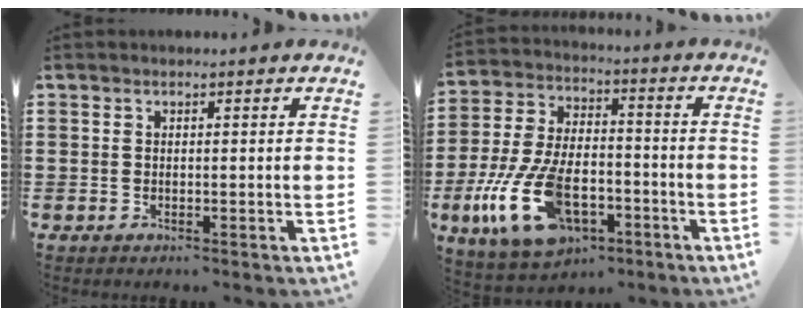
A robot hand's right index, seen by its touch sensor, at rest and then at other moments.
{"total": 13.8, "force": [-5.6, 7.3, 10.2], "torque": [-0.243, 0.003, -0.106]}